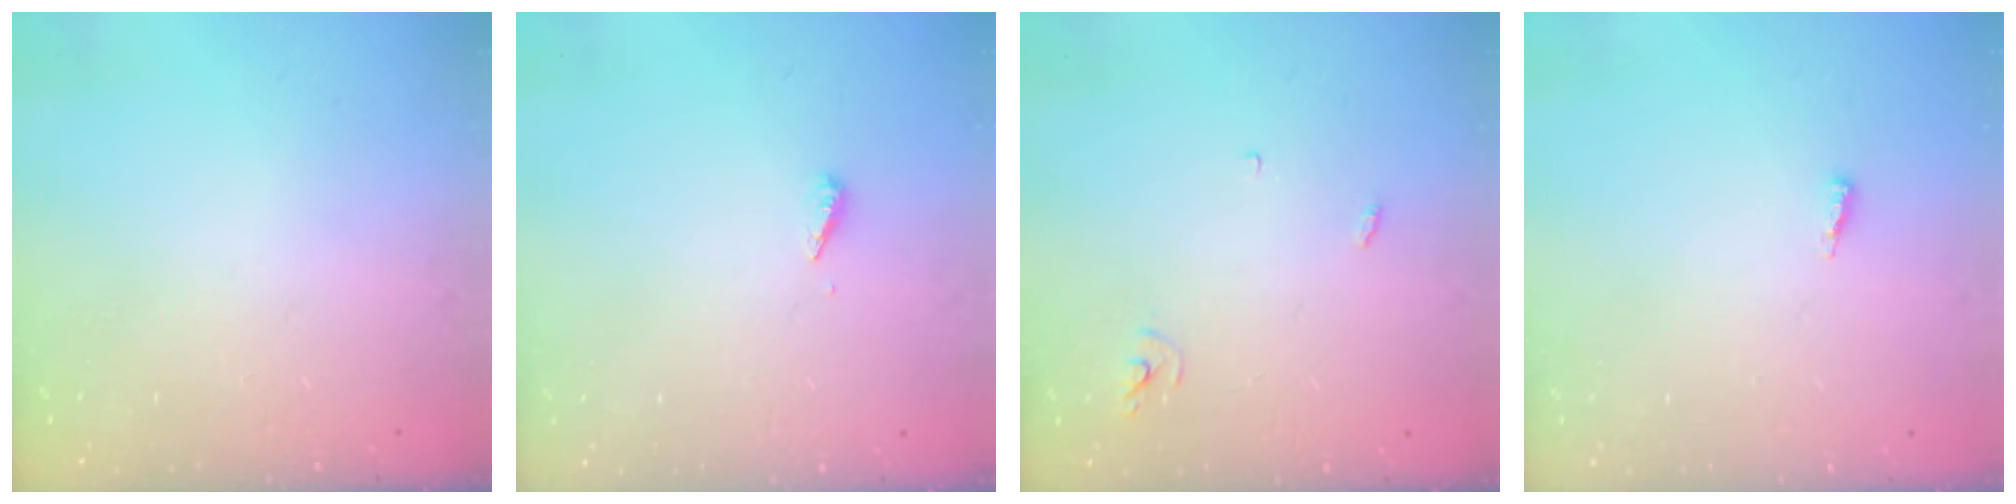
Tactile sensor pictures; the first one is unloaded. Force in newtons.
{"total": 2.8, "press": 2.8, "slide": 0.2}
{"total": 3.0, "press": 3.0, "slide": 0.2}
{"total": 7.7, "press": 4.9, "slide": 5.9}